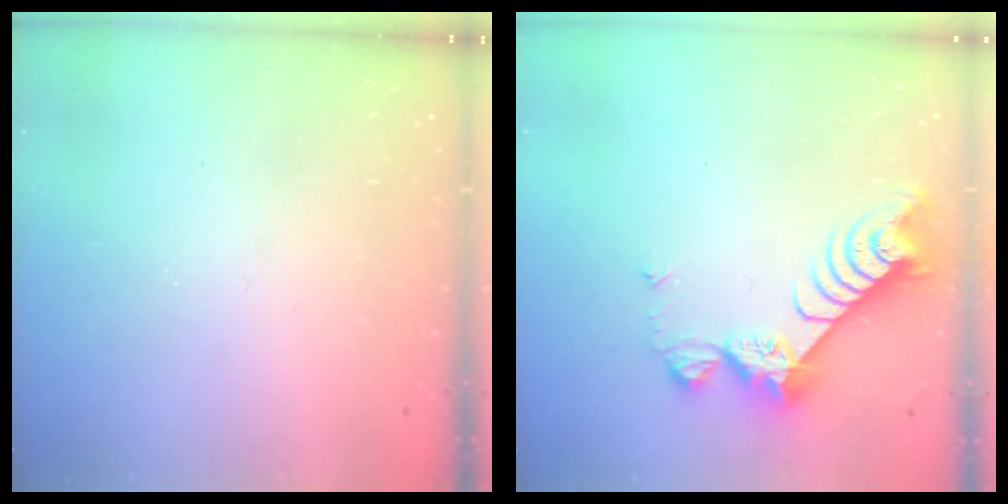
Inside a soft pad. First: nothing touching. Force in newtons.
{"total": 9.1, "press": 9.1, "slide": 0.6}